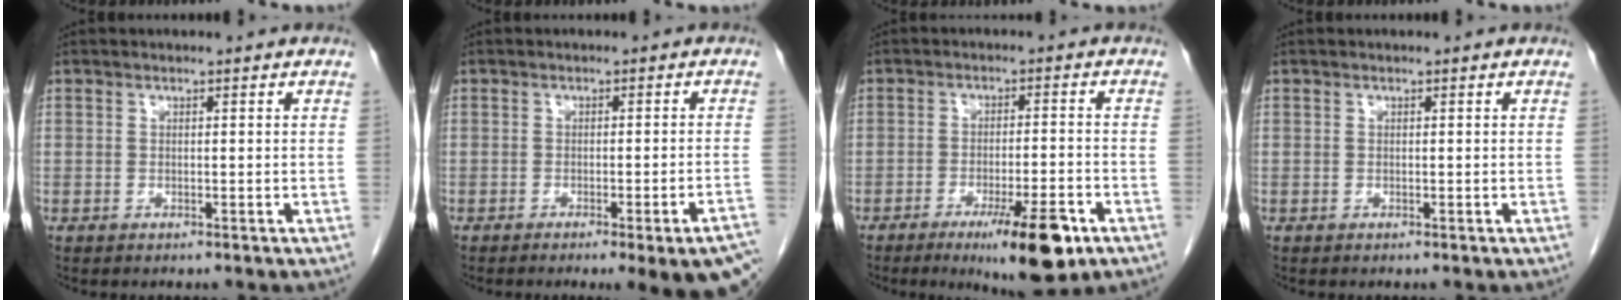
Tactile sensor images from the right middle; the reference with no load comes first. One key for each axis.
{"total": 10.6, "fx": -8.2, "fy": 0.3, "fz": 6.8, "tx": -0.035, "ty": -0.007, "tz": -0.094}
{"total": 10.4, "fx": -5.8, "fy": 1.5, "fz": 8.5, "tx": -0.131, "ty": -0.018, "tz": -0.082}
{"total": 0.0}